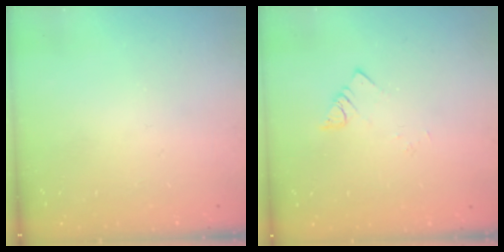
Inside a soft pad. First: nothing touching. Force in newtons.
{"total": 1.9, "press": 1.9, "slide": 0.1}